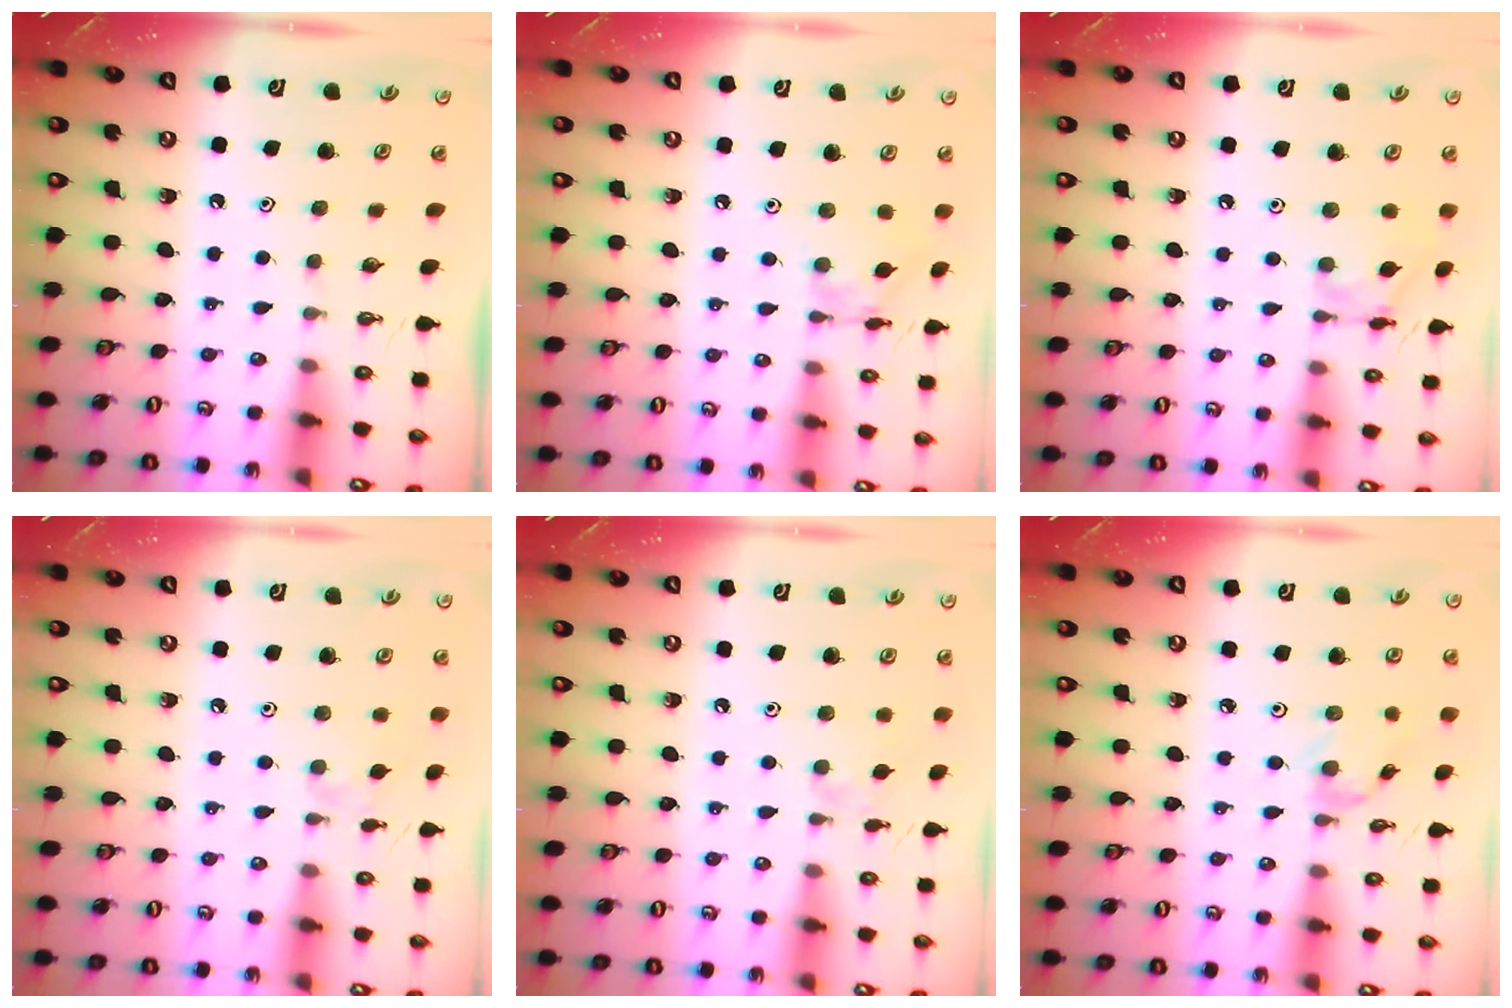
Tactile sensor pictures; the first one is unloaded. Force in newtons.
{"total": 5.3, "press": 5.3, "slide": 0.2}
{"total": 10.2, "press": 10.2, "slide": 0.6}
{"total": 2.4, "press": 2.4, "slide": 0.4}
{"total": 3.6, "press": 3.6, "slide": 0.5}
{"total": 1.0, "press": 1.0, "slide": 0.3}